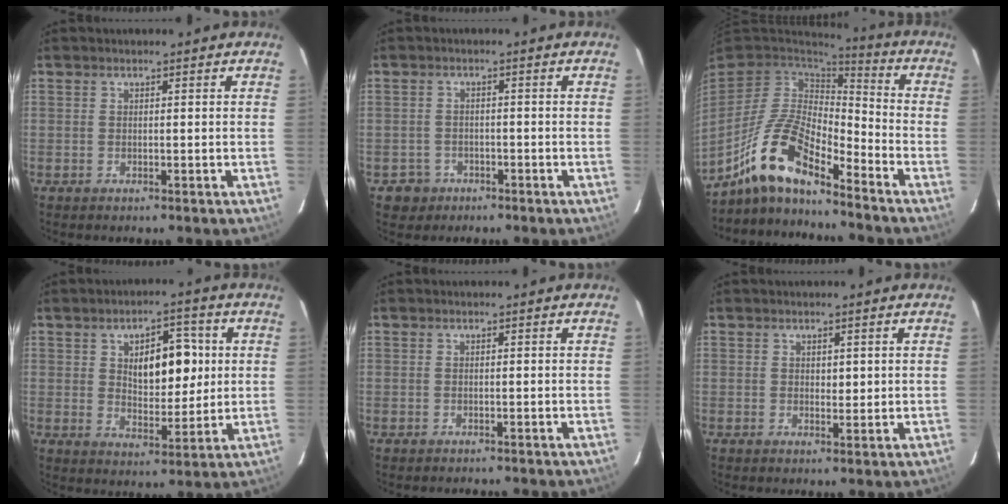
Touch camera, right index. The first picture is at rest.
{"total": 3.0, "force": [-1.5, 2.6, -0.2], "torque": [0.004, 0.013, -0.021]}
{"total": 12.1, "force": [-9.2, 3.4, 7.1], "torque": [-0.145, 0.024, -0.169]}
{"total": 9.2, "force": [2.1, 4.3, 7.8], "torque": [-0.114, 0.010, 0.039]}
{"total": 2.2, "force": [-2.1, 0.7, 0.2], "torque": [0.001, -0.003, -0.024]}
{"total": 1.4, "force": [0.5, 0.8, 1.0], "torque": [-0.011, -0.004, 0.008]}